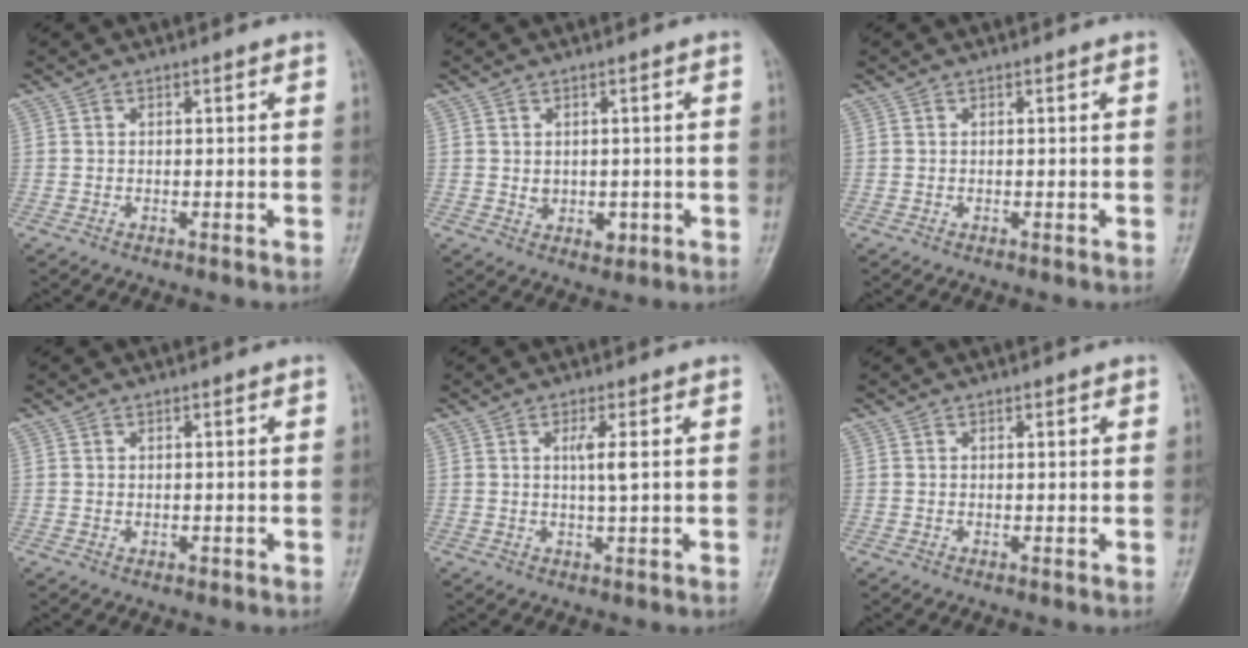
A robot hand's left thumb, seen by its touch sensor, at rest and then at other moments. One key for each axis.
{"total": 3.3, "fx": -0.2, "fy": 2.6, "fz": 2.0, "tx": -0.018, "ty": -0.003, "tz": 0.007}
{"total": 0.0}
{"total": 0.6, "fx": 0.0, "fy": 0.5, "fz": 0.4, "tx": -0.006, "ty": -0.001, "tz": 0.002}
{"total": 3.0, "fx": 0.7, "fy": 0.2, "fz": 2.9, "tx": -0.058, "ty": -0.004, "tz": 0.013}
{"total": 0.6, "fx": 0.4, "fy": 0.3, "fz": 0.3, "tx": -0.003, "ty": -0.002, "tz": 0.003}